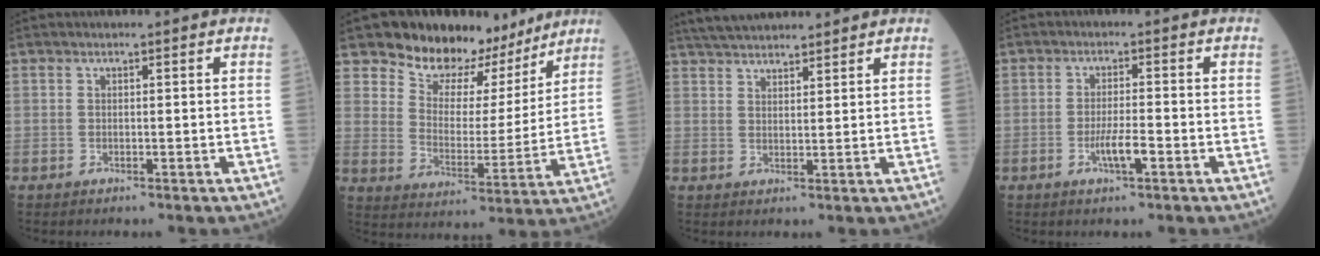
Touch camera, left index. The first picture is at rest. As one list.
[{"total": 13.3, "force": [11.1, 6.5, 3.3], "torque": [-0.045, -0.004, 0.163]}, {"total": 9.4, "force": [8.6, 1.8, 3.5], "torque": [-0.061, 0.035, 0.141]}, {"total": 3.5, "force": [-1.6, 0.3, 3.1], "torque": [-0.059, -0.001, -0.030]}]